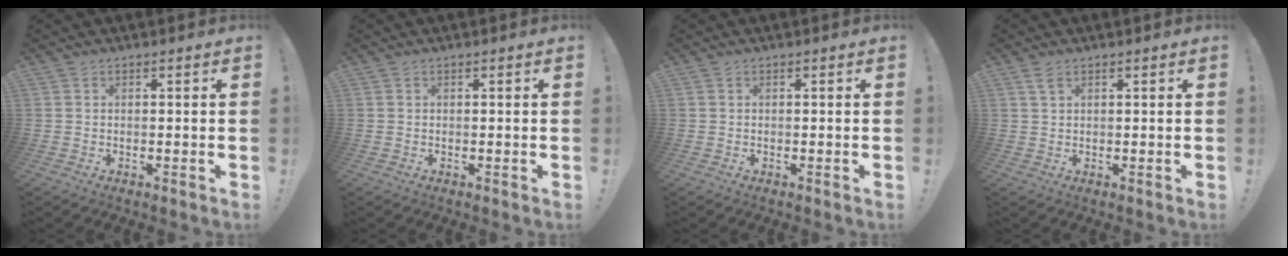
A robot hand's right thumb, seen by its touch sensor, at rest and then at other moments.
{"total": 0.0}
{"total": 0.0}
{"total": 2.2, "force": [1.4, 0.9, 1.4], "torque": [-0.022, -0.002, 0.024]}